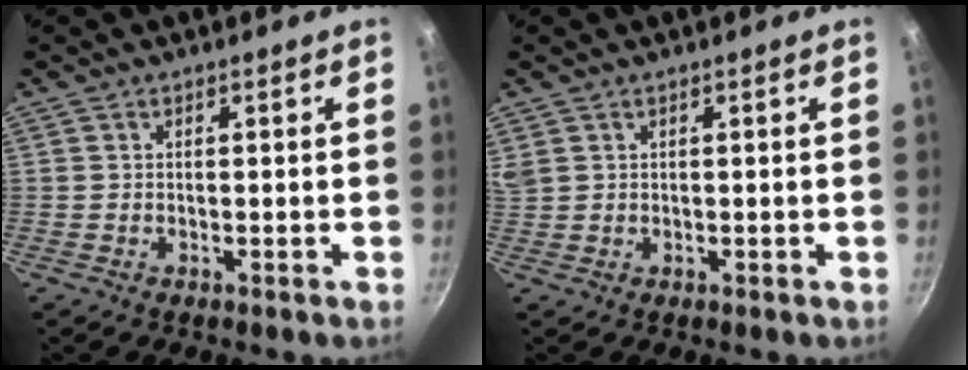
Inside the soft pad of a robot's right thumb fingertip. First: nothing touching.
{"total": 2.7, "force": [1.6, 1.8, 1.3], "torque": [-0.021, 0.004, 0.037]}